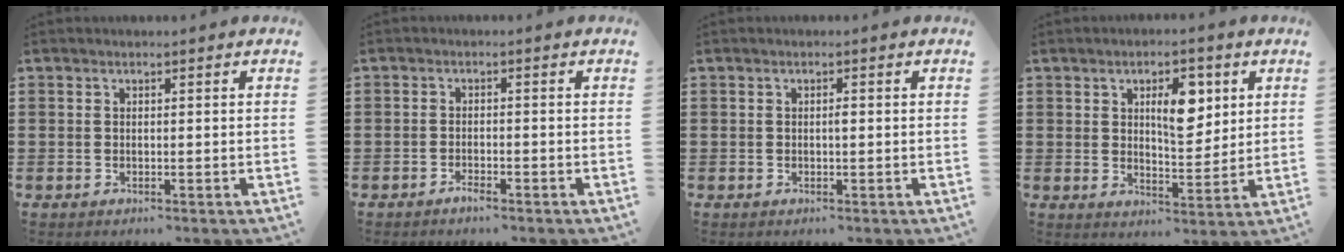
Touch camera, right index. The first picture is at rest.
{"total": 1.5, "force": [-1.2, 0.2, 0.9], "torque": [-0.018, -0.004, -0.022]}
{"total": 0.6, "force": [-0.1, 0.1, 0.6], "torque": [-0.013, -0.005, 0.000]}
{"total": 6.9, "force": [2.5, 3.2, 5.6], "torque": [-0.079, -0.004, 0.032]}